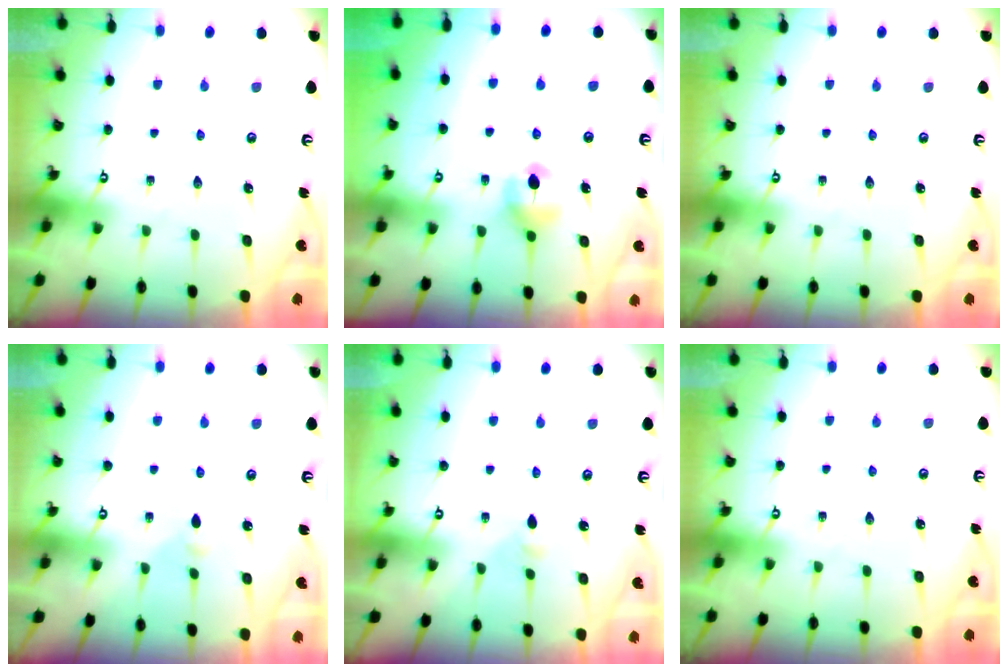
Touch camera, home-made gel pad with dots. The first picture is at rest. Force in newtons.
{"total": 6.0, "press": 5.9, "slide": 0.6}
{"total": 0.0}
{"total": 2.9, "press": 2.8, "slide": 0.6}
{"total": 2.5, "press": 2.4, "slide": 0.6}
{"total": 0.0}